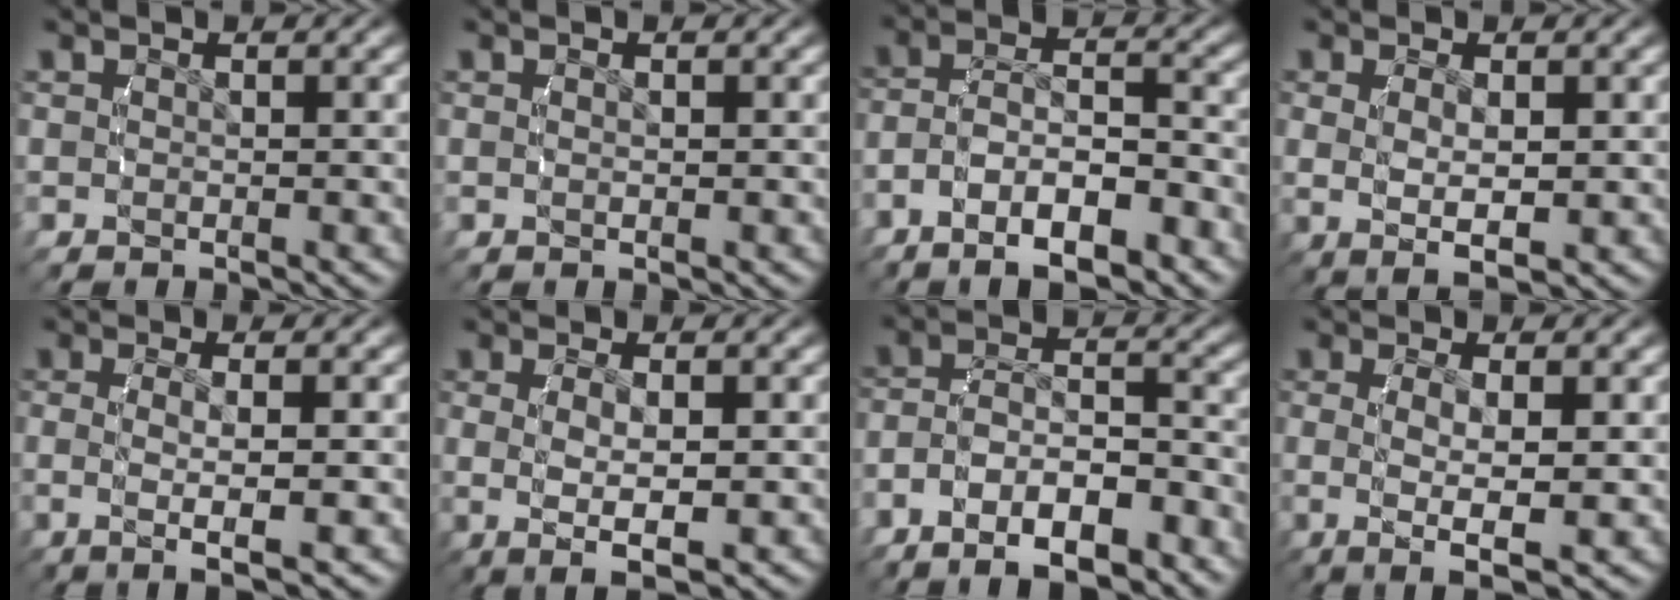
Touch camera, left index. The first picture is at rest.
{"total": 0.5, "force": [0.0, -0.1, 0.5], "torque": [-0.013, -0.003, 0.001]}
{"total": 6.3, "force": [-3.5, 3.1, 4.1], "torque": [-0.080, -0.010, -0.055]}
{"total": 4.5, "force": [0.2, 2.1, 4.0], "torque": [-0.073, -0.008, 0.013]}
{"total": 4.6, "force": [-0.8, 1.0, 4.4], "torque": [-0.081, -0.006, -0.006]}
{"total": 5.2, "force": [-0.3, 2.0, 4.8], "torque": [-0.095, -0.008, 0.006]}
{"total": 7.4, "force": [-4.7, 3.8, 4.2], "torque": [-0.080, -0.015, -0.074]}
{"total": 5.5, "force": [-0.7, 1.8, 5.1], "torque": [-0.097, -0.013, 0.000]}